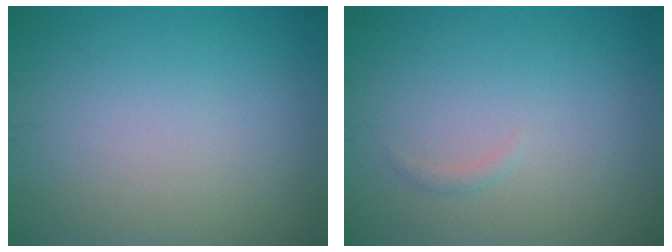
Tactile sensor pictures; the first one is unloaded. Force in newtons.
{"total": 0.5, "press": 0.5, "slide": 0.0}